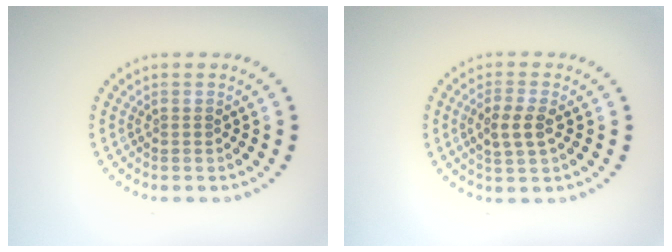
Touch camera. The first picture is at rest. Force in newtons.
{"total": 2.7, "press": 2.6, "slide": 0.7}